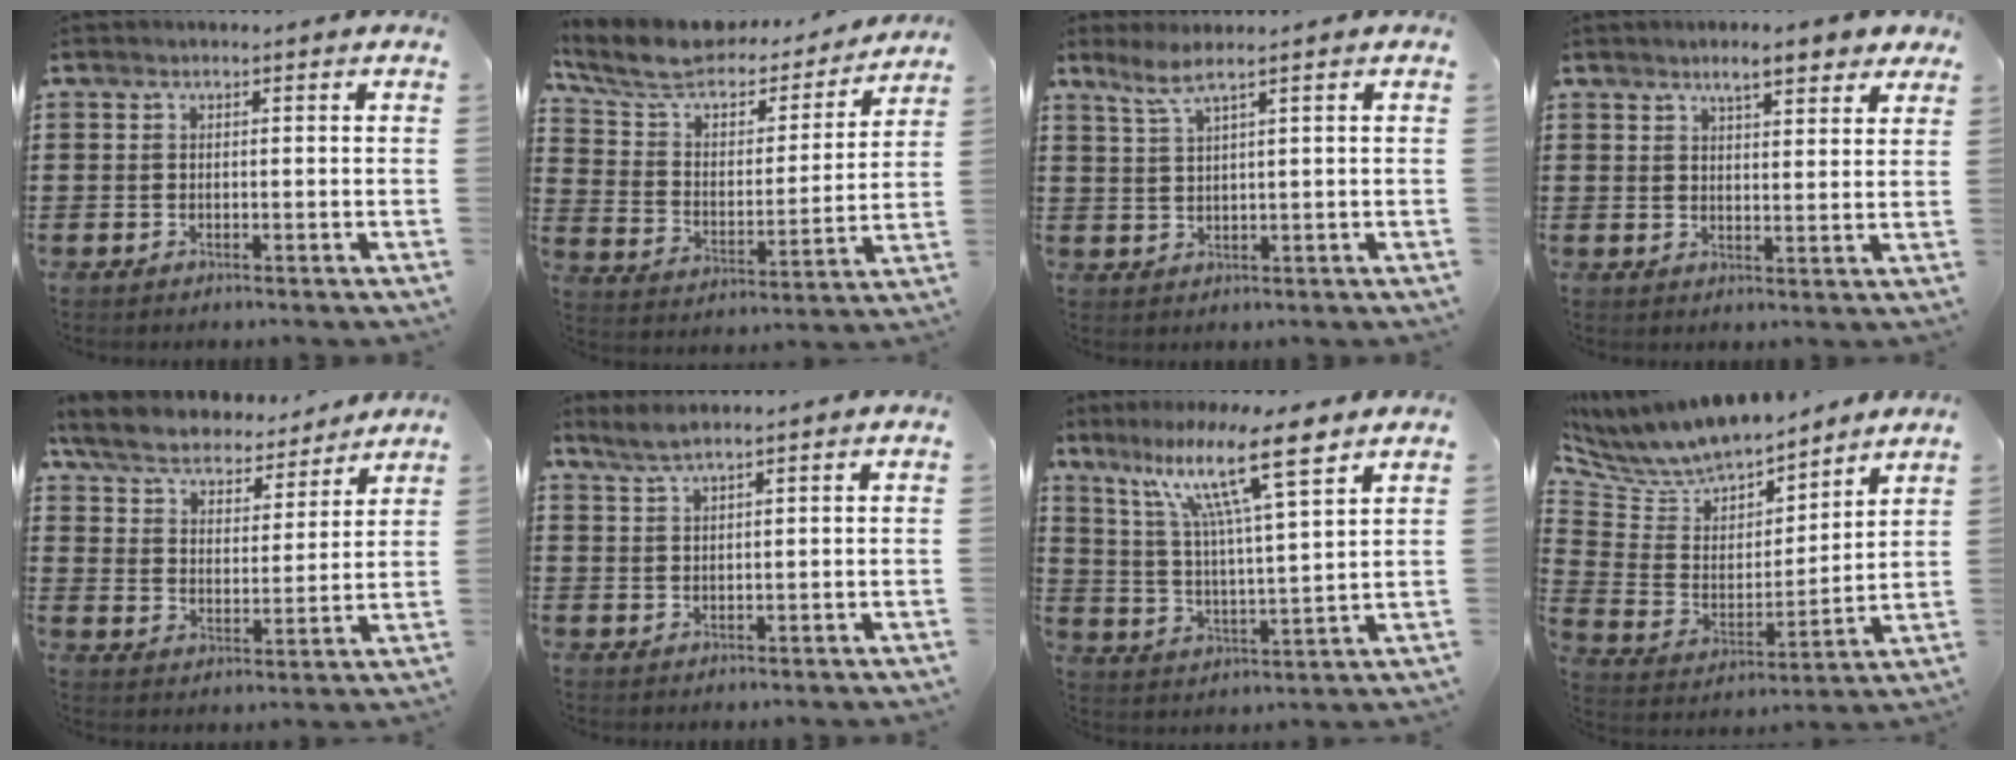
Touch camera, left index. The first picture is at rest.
{"total": 8.4, "force": [6.8, 3.0, 4.0], "torque": [-0.115, -0.045, 0.113]}
{"total": 3.3, "force": [2.1, -0.1, 2.6], "torque": [-0.057, 0.001, 0.037]}
{"total": 5.7, "force": [4.4, 1.2, 3.3], "torque": [-0.058, -0.006, 0.075]}
{"total": 6.5, "force": [6.2, 1.2, 1.8], "torque": [-0.064, -0.039, 0.107]}
{"total": 2.3, "force": [2.0, -0.1, 1.2], "torque": [-0.026, 0.001, 0.037]}
{"total": 12.9, "force": [8.9, 1.1, 9.3], "torque": [-0.188, -0.040, 0.142]}
{"total": 7.8, "force": [7.3, 2.6, 0.9], "torque": [-0.066, -0.057, 0.128]}